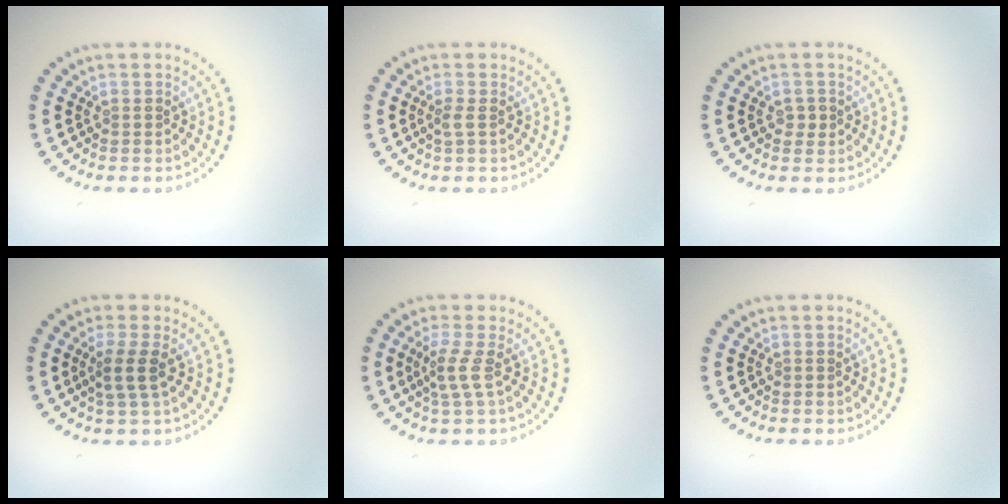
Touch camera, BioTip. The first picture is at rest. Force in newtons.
{"total": 1.0, "press": 0.8, "slide": 0.6}
{"total": 1.0, "press": 0.9, "slide": 0.5}
{"total": 2.4, "press": 1.9, "slide": 1.4}
{"total": 2.1, "press": 1.5, "slide": 1.5}
{"total": 0.0}